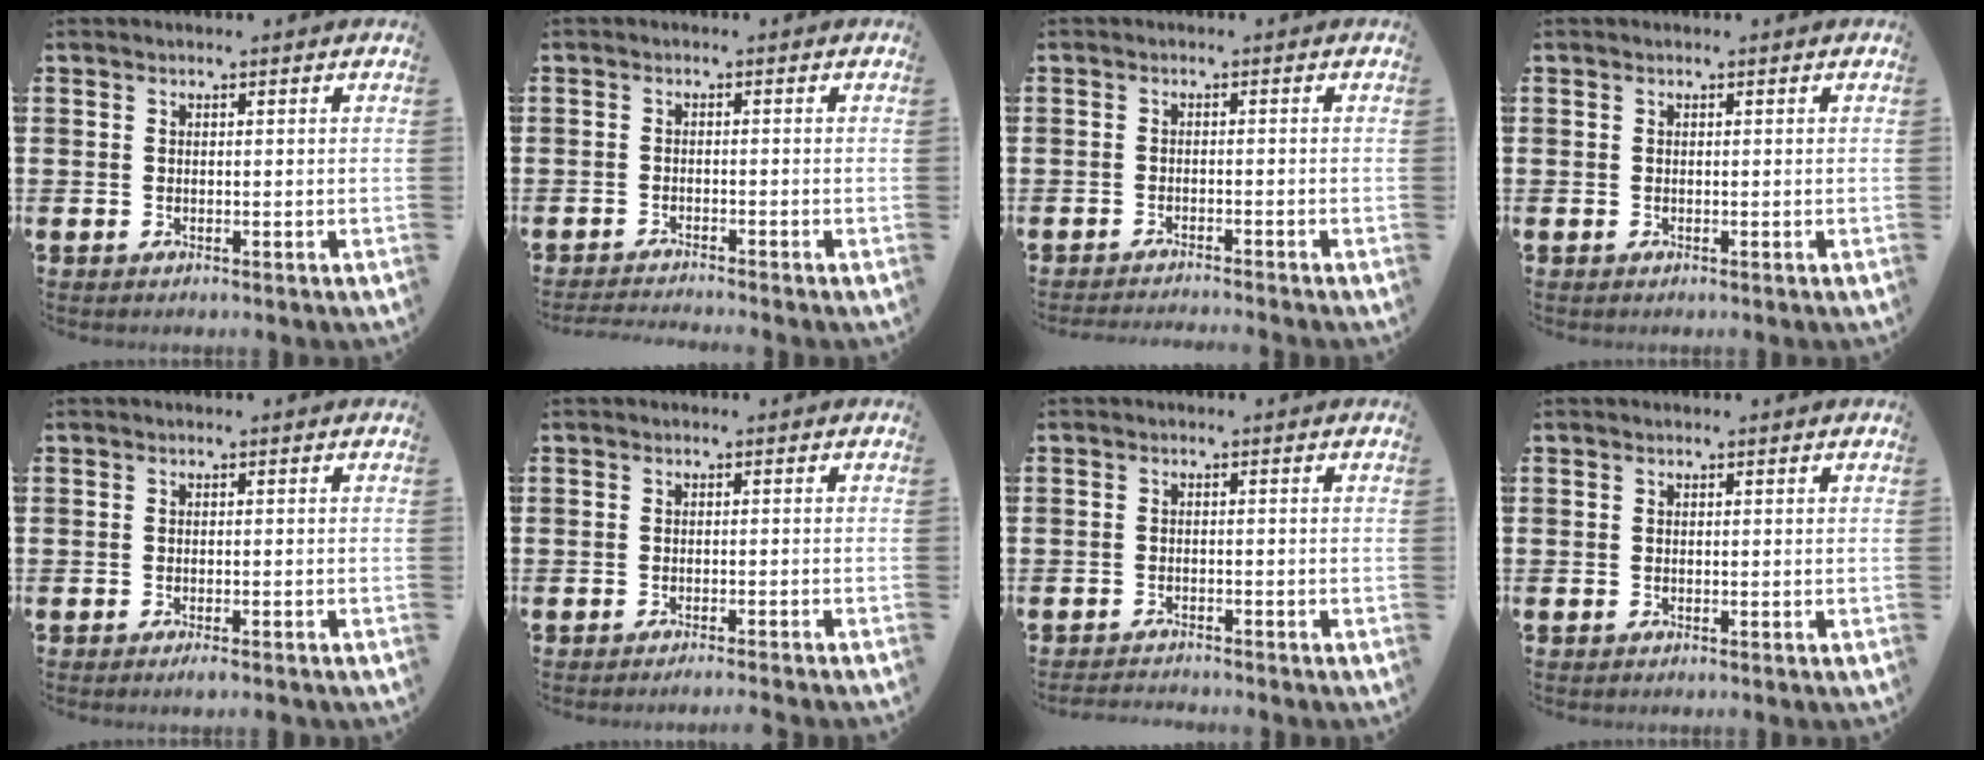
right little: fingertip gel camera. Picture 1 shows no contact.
{"total": 1.3, "force": [-1.3, -0.2, 0.2], "torque": [-0.003, 0.001, -0.025]}
{"total": 1.2, "force": [-1.2, -0.3, 0.1], "torque": [0.000, 0.001, -0.024]}
{"total": 0.0}
{"total": 0.9, "force": [-0.7, 0.0, 0.6], "torque": [-0.011, -0.003, -0.014]}
{"total": 1.0, "force": [-0.9, -0.3, 0.2], "torque": [-0.002, 0.000, -0.019]}
{"total": 1.3, "force": [-1.3, -0.1, -0.1], "torque": [-0.002, 0.002, -0.026]}
{"total": 0.0}